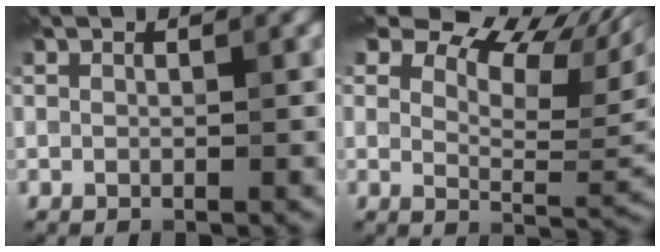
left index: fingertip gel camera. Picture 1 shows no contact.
{"total": 12.6, "force": [9.1, 4.8, 7.3], "torque": [-0.128, 0.024, 0.139]}